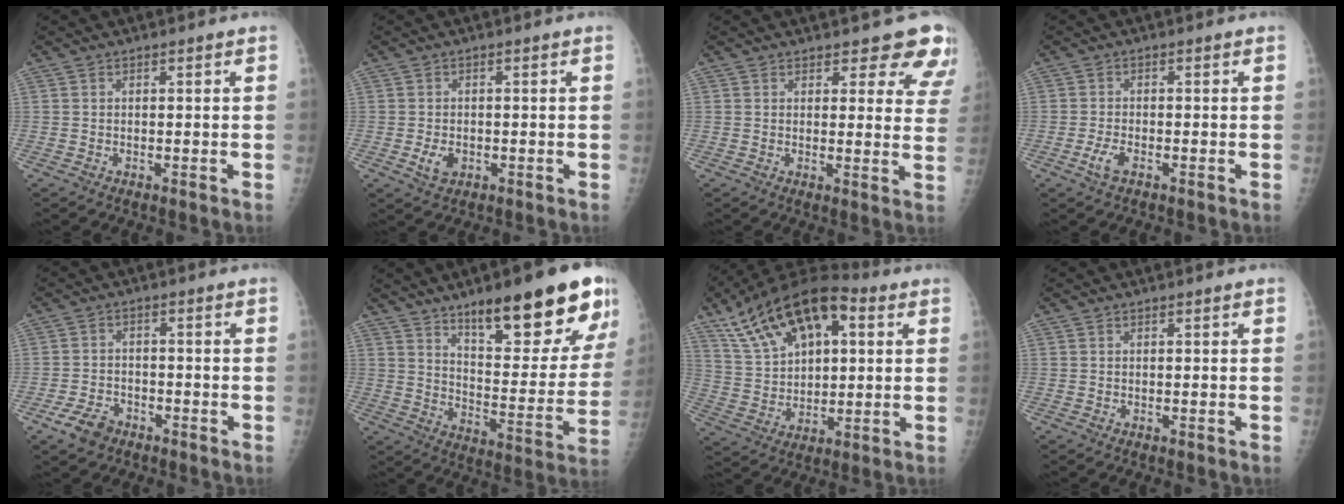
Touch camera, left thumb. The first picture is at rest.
{"total": 3.3, "force": [-0.9, 2.3, 2.2], "torque": [-0.035, 0.000, -0.010]}
{"total": 9.9, "force": [8.6, 4.0, 2.8], "torque": [0.021, -0.050, 0.070]}
{"total": 2.9, "force": [-1.4, 1.3, 2.2], "torque": [-0.047, 0.005, -0.028]}
{"total": 5.1, "force": [-3.2, 3.3, 2.2], "torque": [-0.039, 0.013, -0.054]}
{"total": 24.6, "force": [15.2, 7.0, 18.0], "torque": [-0.210, -0.067, 0.227]}
{"total": 21.1, "force": [9.0, 11.1, 15.5], "torque": [-0.247, 0.003, 0.156]}
{"total": 0.0}